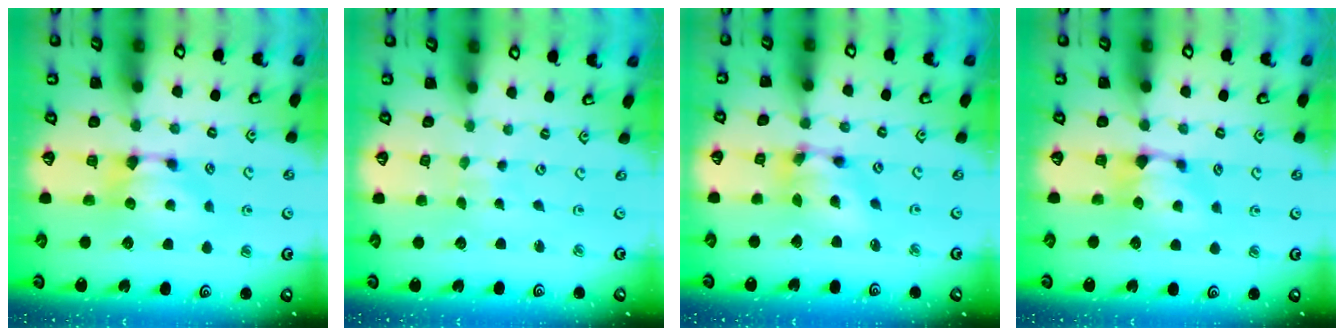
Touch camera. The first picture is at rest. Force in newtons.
{"total": 5.9, "press": 5.9, "slide": 0.3}
{"total": 5.2, "press": 4.9, "slide": 1.8}
{"total": 0.9, "press": 0.2, "slide": 0.9}